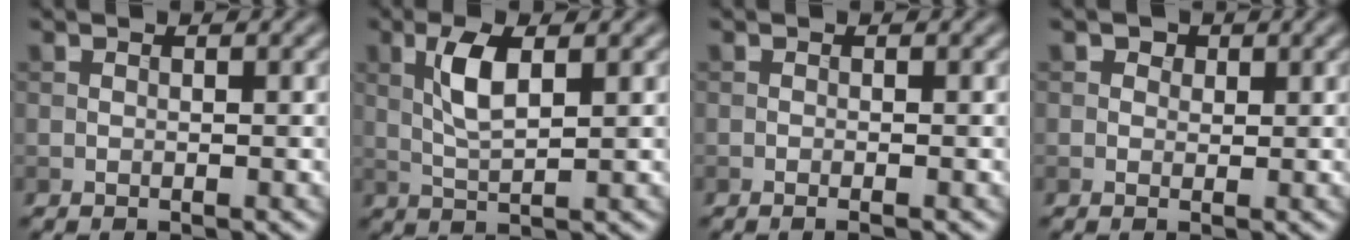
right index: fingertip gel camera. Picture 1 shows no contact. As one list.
[{"total": 3.9, "force": [1.0, 1.2, 3.6], "torque": [-0.077, 0.003, 0.019]}, {"total": 0.9, "force": [-0.5, 0.2, 0.8], "torque": [-0.009, -0.003, -0.011]}, {"total": 1.3, "force": [0.6, 1.0, 0.6], "torque": [-0.004, -0.002, 0.004]}]